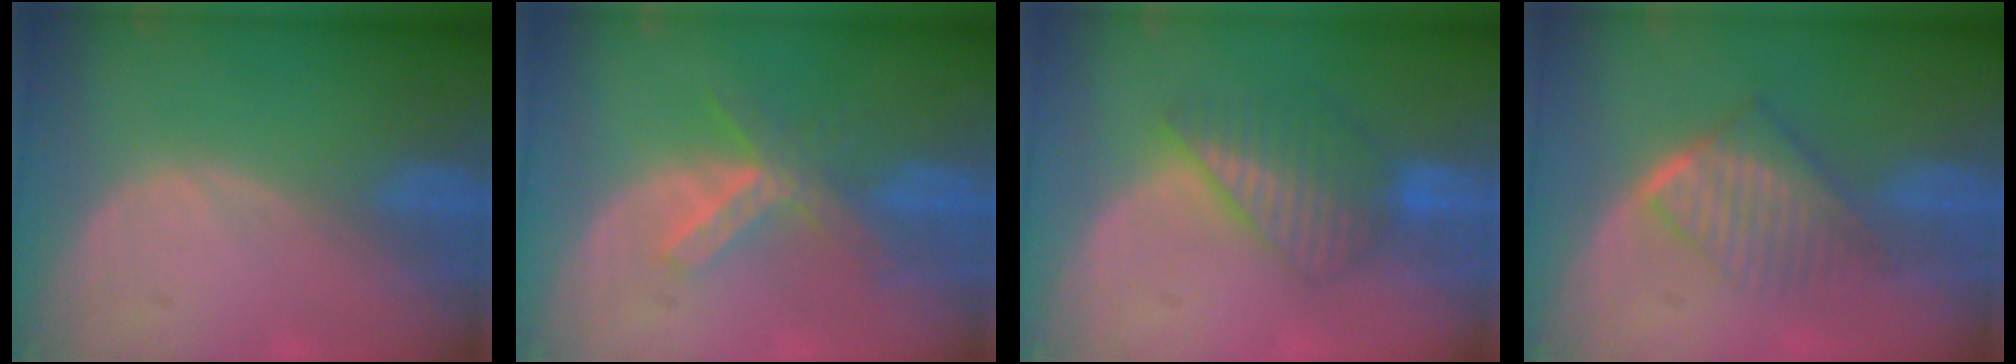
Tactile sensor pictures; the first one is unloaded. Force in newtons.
{"total": 5.1, "press": 5.1, "slide": 0.3}
{"total": 6.3, "press": 6.1, "slide": 1.4}
{"total": 6.6, "press": 5.9, "slide": 3.0}